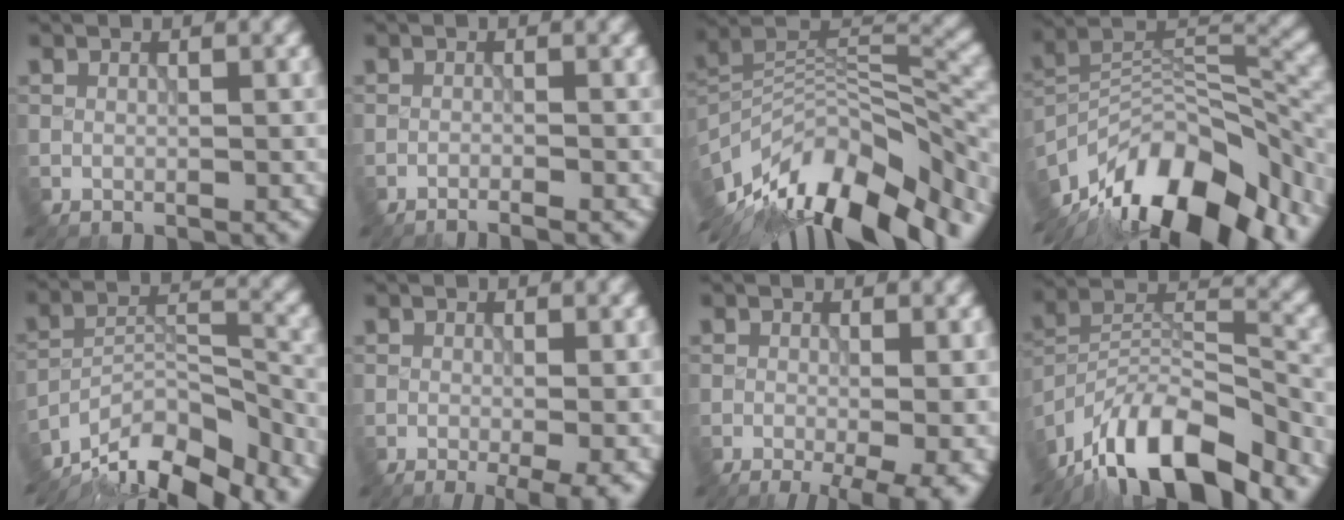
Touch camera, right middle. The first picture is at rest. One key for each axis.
{"total": 1.6, "fx": -1.4, "fy": -0.1, "fz": 0.7, "tx": -0.014, "ty": 0.003, "tz": -0.028}
{"total": 15.2, "fx": -9.4, "fy": 6.1, "fz": 10.3, "tx": -0.213, "ty": 0.003, "tz": -0.159}
{"total": 14.9, "fx": -10.6, "fy": 5.9, "fz": 8.7, "tx": -0.167, "ty": 0.021, "tz": -0.186}
{"total": 11.7, "fx": -10.0, "fy": 3.3, "fz": 5.1, "tx": -0.085, "ty": 0.012, "tz": -0.164}
{"total": 3.7, "fx": -1.6, "fy": 0.5, "fz": 3.3, "tx": -0.044, "ty": -0.006, "tz": -0.019}
{"total": 5.6, "fx": -2.5, "fy": 1.2, "fz": 4.9, "tx": -0.065, "ty": -0.010, "tz": -0.031}
{"total": 14.2, "fx": -11.0, "fy": 4.8, "fz": 7.7, "tx": -0.154, "ty": 0.018, "tz": -0.190}